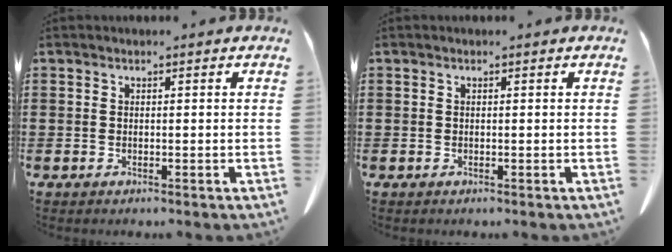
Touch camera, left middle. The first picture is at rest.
{"total": 0.0}